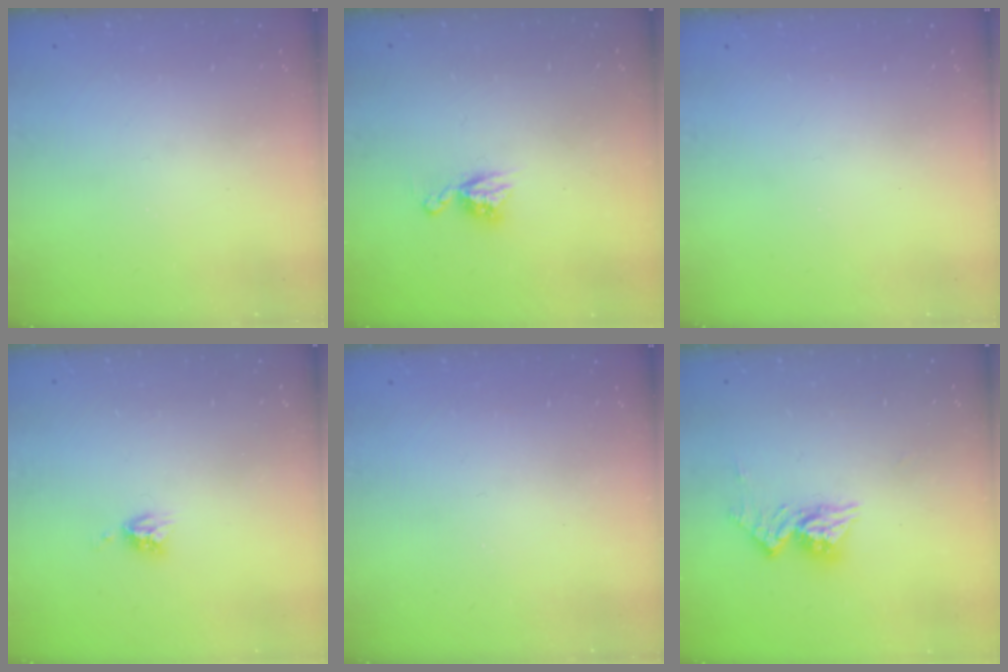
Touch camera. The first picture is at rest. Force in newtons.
{"total": 7.7, "press": 7.7, "slide": 0.6}
{"total": 0.0}
{"total": 4.7, "press": 4.6, "slide": 0.4}
{"total": 0.0}
{"total": 9.9, "press": 9.8, "slide": 0.9}